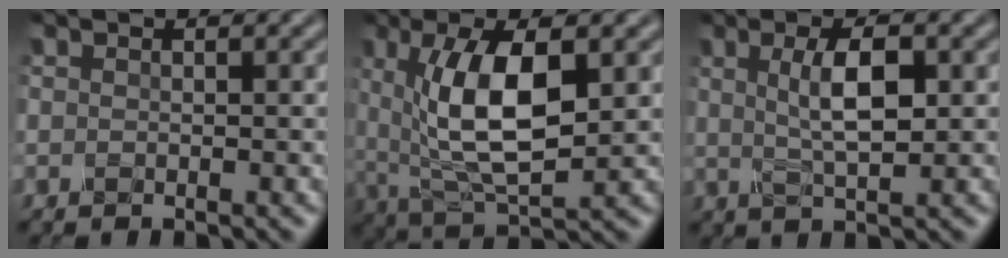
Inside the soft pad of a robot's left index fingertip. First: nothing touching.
{"total": 9.2, "force": [1.5, 3.6, 8.3], "torque": [-0.153, -0.004, 0.028]}
{"total": 4.5, "force": [0.9, 1.2, 4.2], "torque": [-0.079, 0.003, 0.018]}